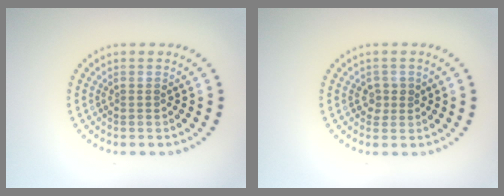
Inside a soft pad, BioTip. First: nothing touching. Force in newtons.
{"total": 1.3, "press": 1.2, "slide": 0.4}